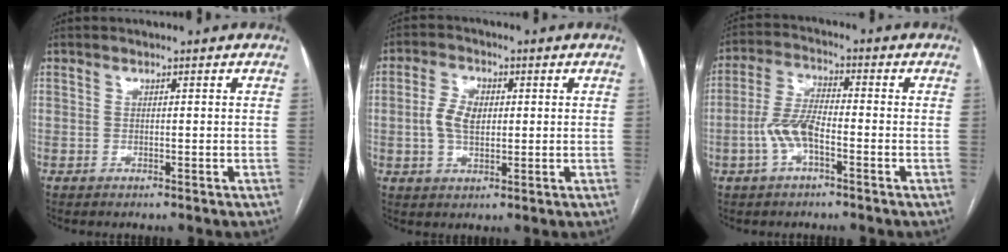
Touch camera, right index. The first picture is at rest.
{"total": 5.3, "force": [0.3, 3.1, 4.2], "torque": [-0.092, 0.011, 0.008]}
{"total": 6.5, "force": [-2.4, 2.2, 5.6], "torque": [-0.130, 0.011, -0.050]}